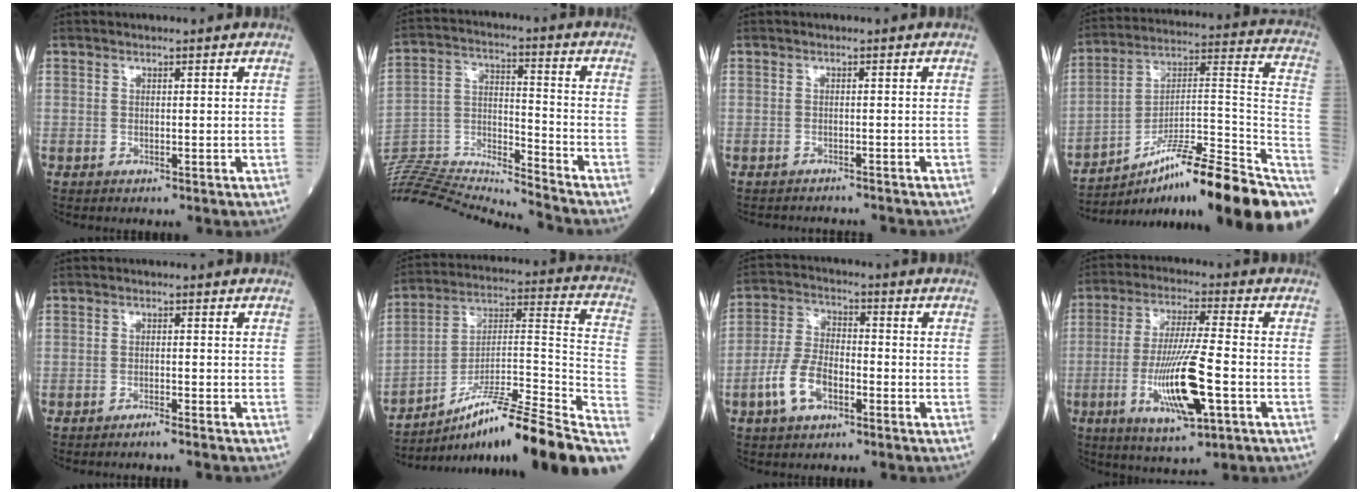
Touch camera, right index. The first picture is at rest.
{"total": 21.1, "force": [-20.3, -1.3, 5.6], "torque": [-0.118, 0.008, -0.341]}
{"total": 4.8, "force": [-4.7, 0.7, 0.3], "torque": [0.003, -0.003, -0.061]}
{"total": 25.7, "force": [-15.7, 3.0, 20.1], "torque": [-0.204, 0.040, -0.242]}
{"total": 1.9, "force": [-1.7, -0.4, 0.7], "torque": [-0.011, 0.003, -0.026]}
{"total": 25.6, "force": [-18.4, 1.1, 17.8], "torque": [-0.192, 0.018, -0.293]}
{"total": 7.7, "force": [-3.4, 3.8, 5.8], "torque": [-0.129, 0.010, -0.069]}
{"total": 13.1, "force": [-3.9, 1.3, 12.4], "torque": [-0.241, -0.015, -0.068]}